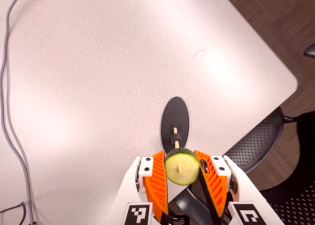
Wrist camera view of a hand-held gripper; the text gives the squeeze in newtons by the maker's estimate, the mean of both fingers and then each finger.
{"total": 12.2, "left": 11.8, "right": 12.5}